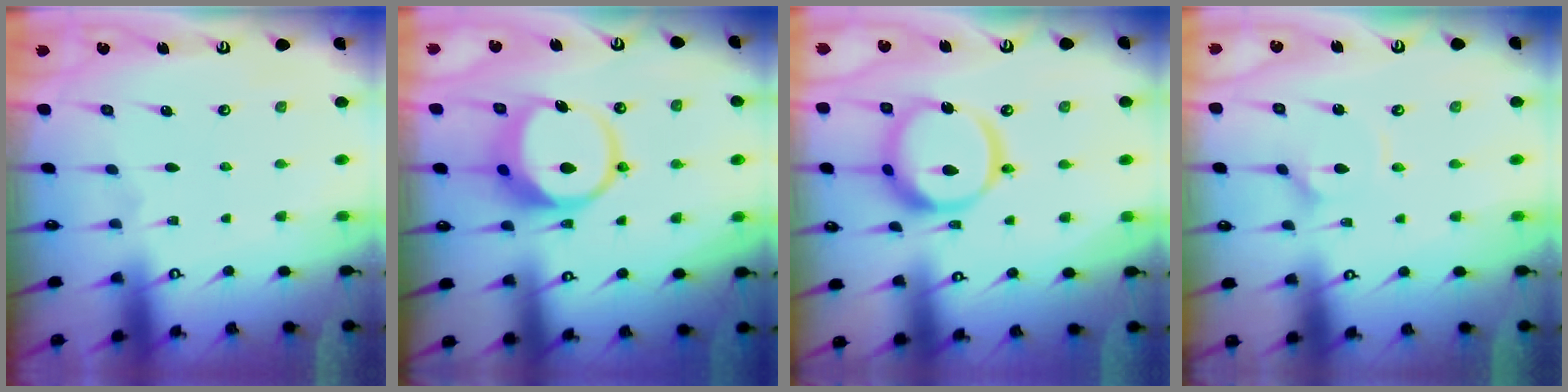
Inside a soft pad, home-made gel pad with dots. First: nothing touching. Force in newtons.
{"total": 10.3, "press": 10.2, "slide": 1.2}
{"total": 16.4, "press": 16.3, "slide": 1.7}
{"total": 2.3, "press": 2.2, "slide": 0.7}